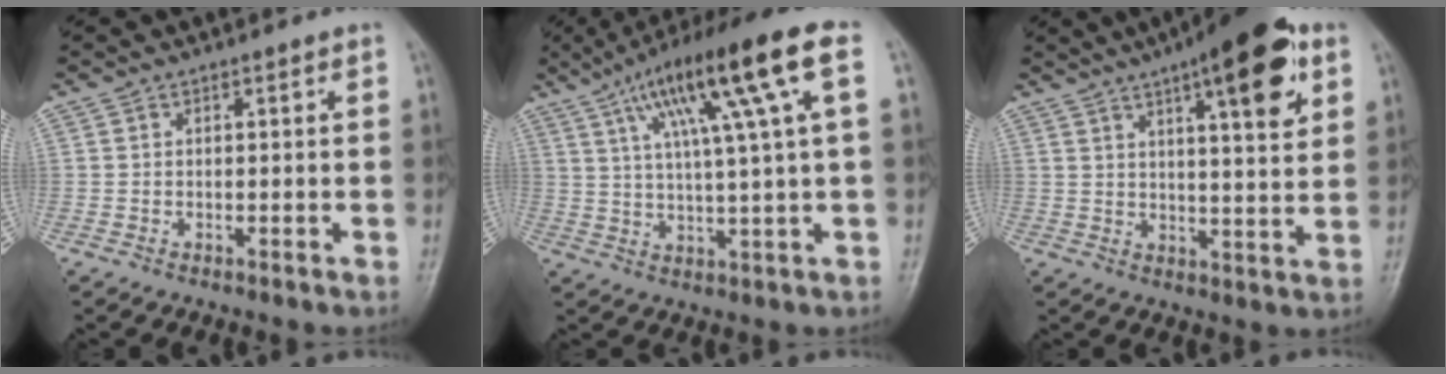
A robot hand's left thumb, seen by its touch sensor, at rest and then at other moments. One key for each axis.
{"total": 17.1, "fx": 6.3, "fy": 1.7, "fz": 15.8, "tx": -0.263, "ty": 0.014, "tz": 0.099}
{"total": 16.3, "fx": 8.0, "fy": 4.4, "fz": 13.4, "tx": -0.168, "ty": -0.021, "tz": 0.110}